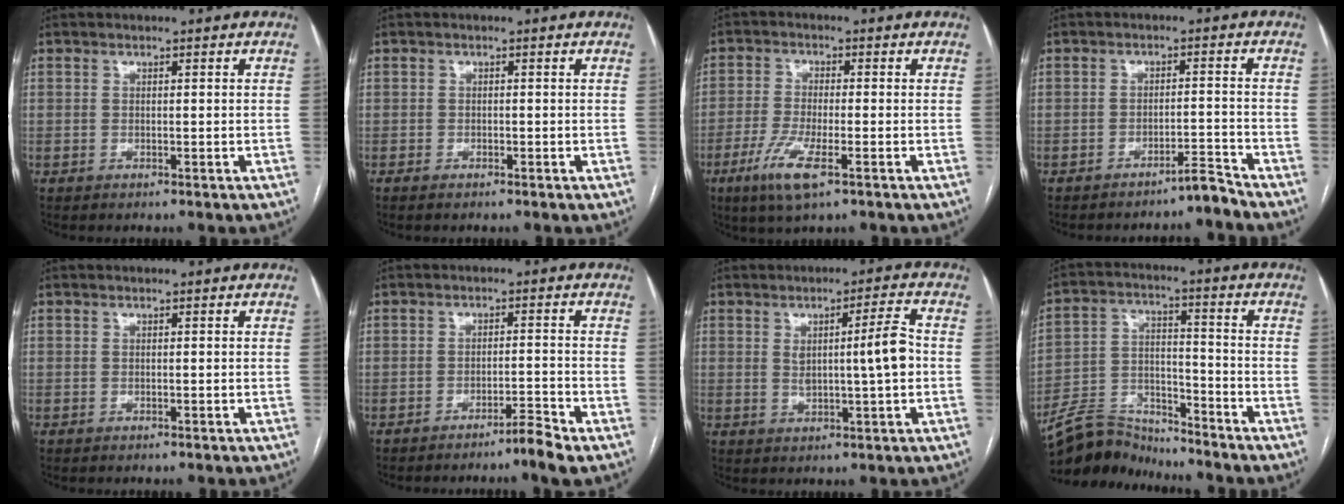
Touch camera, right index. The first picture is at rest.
{"total": 0.8, "force": [-0.6, 0.5, 0.3], "torque": [-0.005, 0.001, -0.009]}
{"total": 6.9, "force": [-3.5, 1.4, 5.7], "torque": [-0.125, -0.015, -0.065]}
{"total": 3.2, "force": [-3.1, -0.8, 0.3], "torque": [0.005, -0.005, -0.048]}
{"total": 0.0}
{"total": 3.3, "force": [-2.7, -0.7, 1.7], "torque": [-0.026, -0.005, -0.046]}
{"total": 6.3, "force": [0.4, 0.3, 6.2], "torque": [-0.098, 0.006, 0.010]}
{"total": 9.9, "force": [-9.7, 1.9, 0.6], "torque": [-0.012, 0.017, -0.183]}